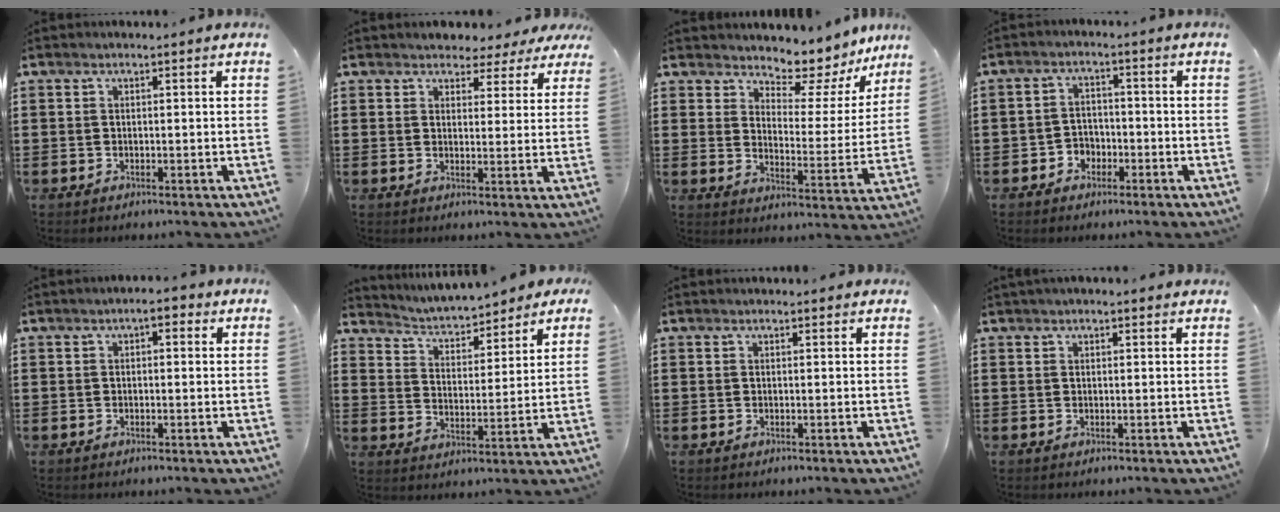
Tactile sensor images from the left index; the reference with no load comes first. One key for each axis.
{"total": 3.1, "fx": 2.7, "fy": 1.5, "fz": 0.2, "tx": -0.012, "ty": -0.006, "tz": 0.046}
{"total": 6.3, "fx": 6.1, "fy": 1.0, "fz": 1.4, "tx": -0.036, "ty": -0.054, "tz": 0.099}
{"total": 2.9, "fx": -2.0, "fy": 2.1, "fz": 0.4, "tx": -0.017, "ty": 0.006, "tz": -0.045}
{"total": 2.4, "fx": 1.0, "fy": 1.0, "fz": 2.0, "tx": -0.033, "ty": 0.007, "tz": 0.012}
{"total": 4.2, "fx": 4.1, "fy": 0.6, "fz": 0.4, "tx": -0.033, "ty": -0.029, "tz": 0.065}
{"total": 0.7, "fx": 0.7, "fy": 0.1, "fz": 0.1, "tx": 0.004, "ty": -0.003, "tz": 0.011}
{"total": 1.2, "fx": 1.1, "fy": 0.3, "fz": 0.4, "tx": -0.009, "ty": 0.004, "tz": 0.020}